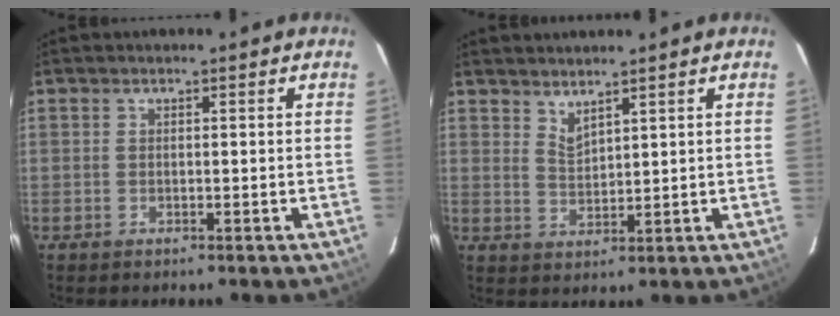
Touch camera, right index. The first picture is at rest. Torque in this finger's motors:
{"motor_torque": [0.00, 0.26, -0.05, 0.00]}